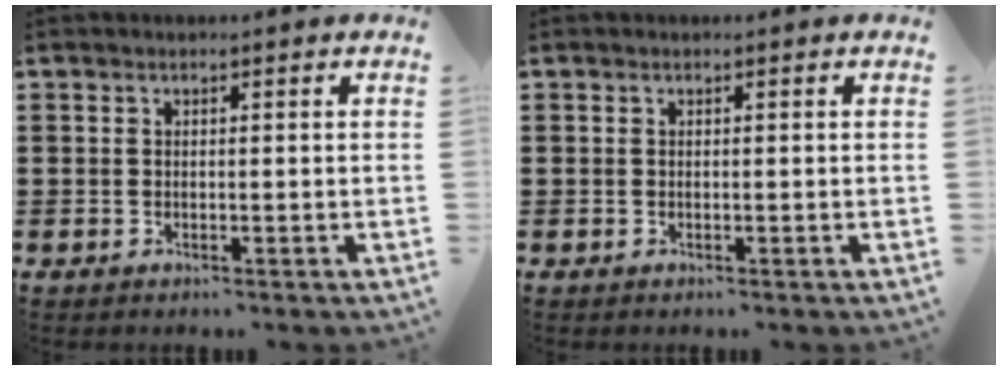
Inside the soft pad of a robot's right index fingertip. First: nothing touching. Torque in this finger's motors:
{"motor_torque": [-0.73, 1.41, 0.00, 0.00]}